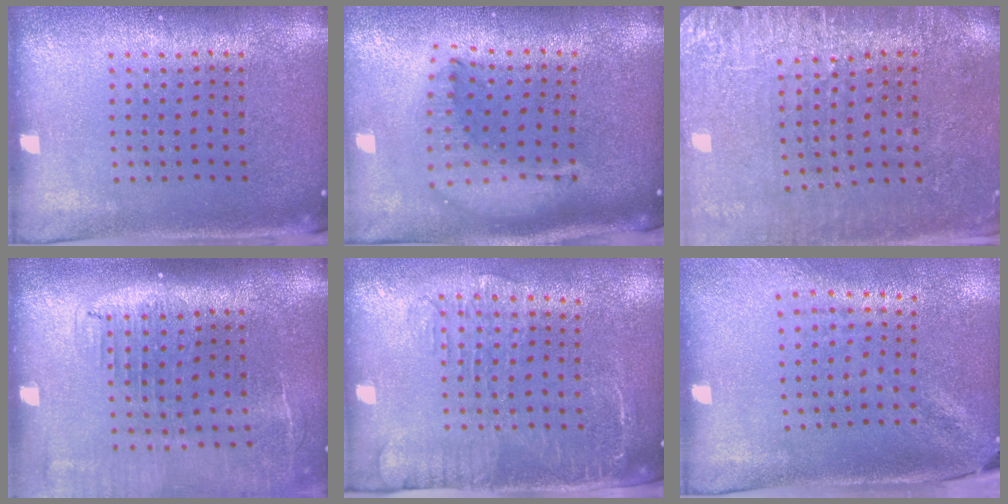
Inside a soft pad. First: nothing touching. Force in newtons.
{"total": 2.2, "press": 1.7, "slide": 1.4}
{"total": 3.0, "press": 2.9, "slide": 0.6}
{"total": 2.0, "press": 1.6, "slide": 1.2}
{"total": 2.0, "press": 1.7, "slide": 1.0}
{"total": 1.8, "press": 1.4, "slide": 1.2}